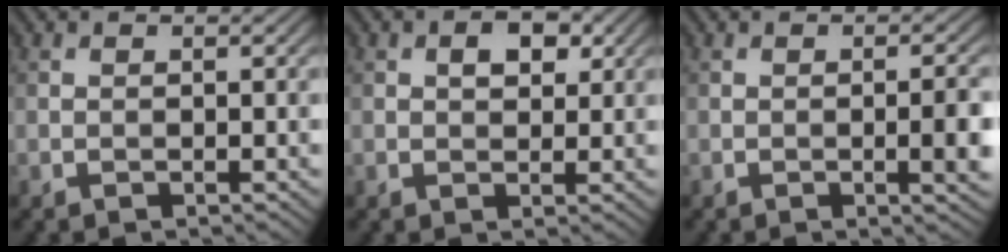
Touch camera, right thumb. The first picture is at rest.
{"total": 3.1, "force": [1.1, 2.0, 2.2], "torque": [-0.034, 0.001, 0.017]}
{"total": 3.4, "force": [-0.6, 0.5, 3.3], "torque": [-0.051, 0.002, -0.008]}